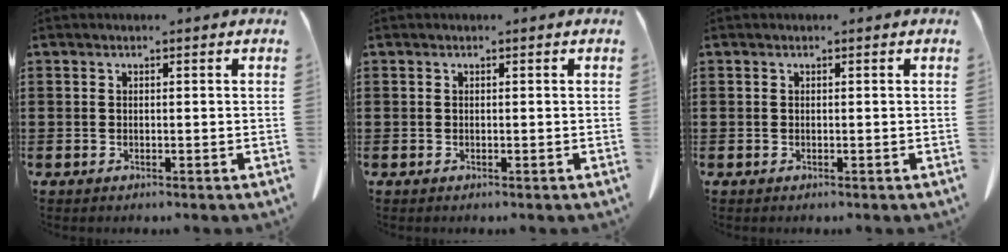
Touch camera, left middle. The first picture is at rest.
{"total": 0.0}
{"total": 0.0}